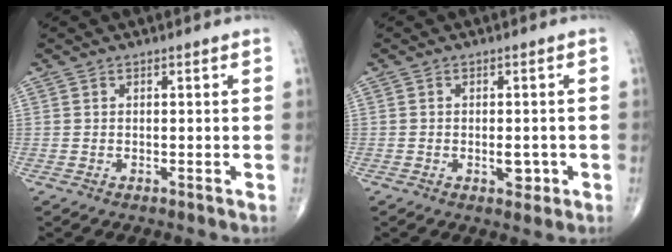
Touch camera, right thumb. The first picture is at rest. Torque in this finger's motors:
{"motor_torque": [3.24, 1.77, 1.32, -1.44, 0.55]}